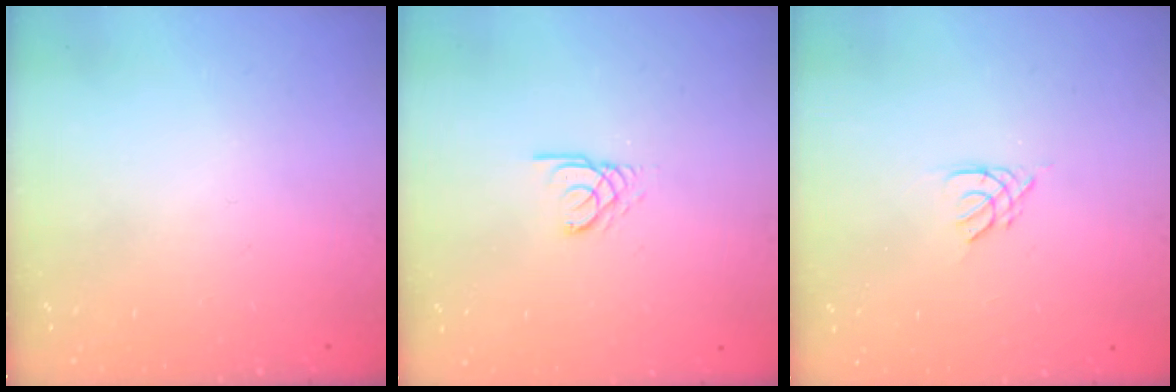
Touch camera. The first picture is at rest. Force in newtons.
{"total": 2.4, "press": 2.4, "slide": 0.3}
{"total": 2.7, "press": 2.7, "slide": 0.5}